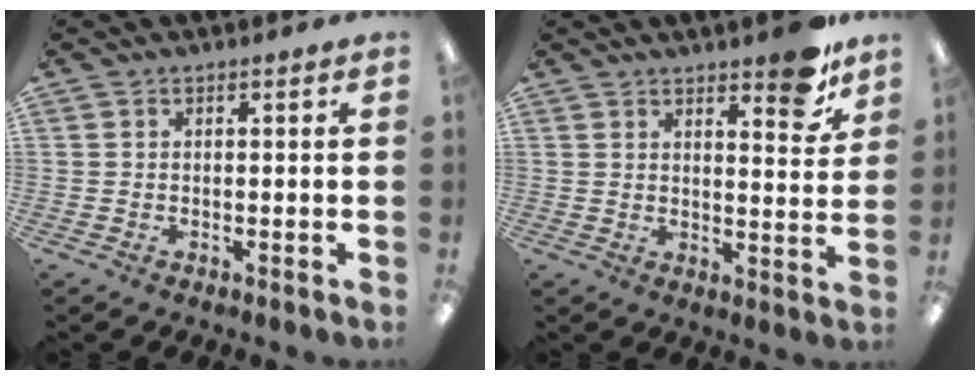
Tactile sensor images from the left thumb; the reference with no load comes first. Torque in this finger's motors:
{"motor_torque": [1.24, 0.47, 0.74, -0.77, 0.07]}